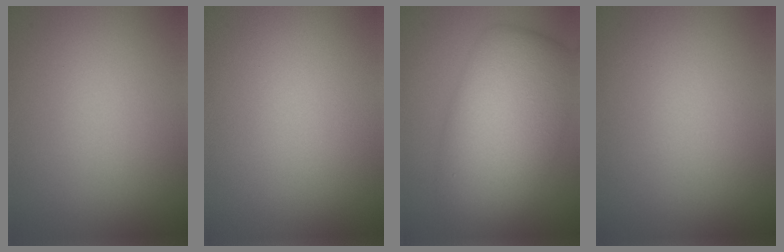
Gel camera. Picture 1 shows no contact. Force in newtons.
{"total": 0.0}
{"total": 10.3, "press": 10.3, "slide": 0.3}
{"total": 0.0}